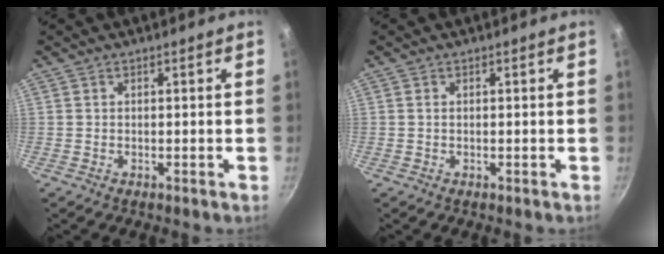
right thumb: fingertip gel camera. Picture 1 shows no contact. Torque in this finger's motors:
{"motor_torque": [0.21, 0.65, -0.16, -0.15, 0.03]}